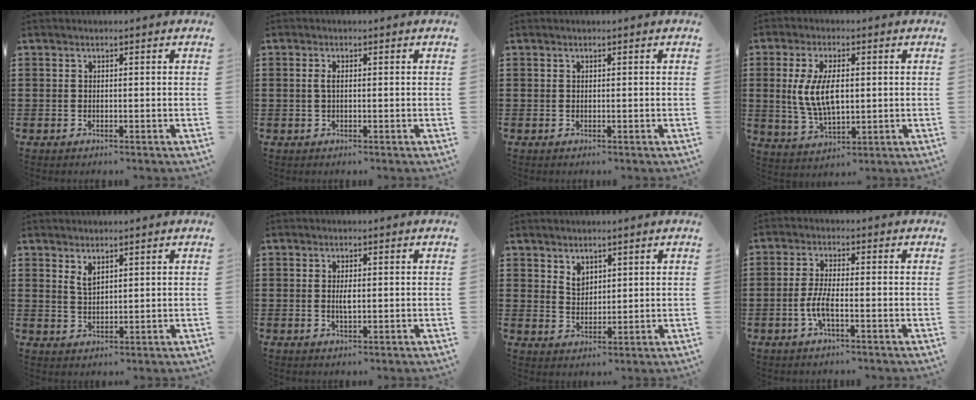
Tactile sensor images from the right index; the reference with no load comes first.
{"total": 1.4, "force": [0.0, 0.6, 1.3], "torque": [-0.034, 0.000, -0.004]}
{"total": 0.0}
{"total": 7.8, "force": [0.6, 3.7, 6.9], "torque": [-0.146, 0.008, 0.007]}
{"total": 2.3, "force": [1.6, 1.0, 1.3], "torque": [-0.029, 0.003, 0.030]}
{"total": 2.1, "force": [0.1, 0.6, 2.0], "torque": [-0.040, 0.001, -0.001]}
{"total": 3.0, "force": [2.1, 1.9, 0.8], "torque": [-0.015, 0.002, 0.038]}
{"total": 4.2, "force": [-1.5, 0.9, 3.9], "torque": [-0.087, -0.005, -0.034]}